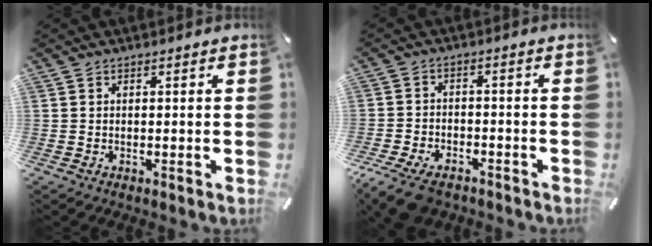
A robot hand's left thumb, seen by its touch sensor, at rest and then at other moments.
{"total": 7.9, "force": [-5.7, 4.1, 3.7], "torque": [-0.081, 0.024, -0.106]}